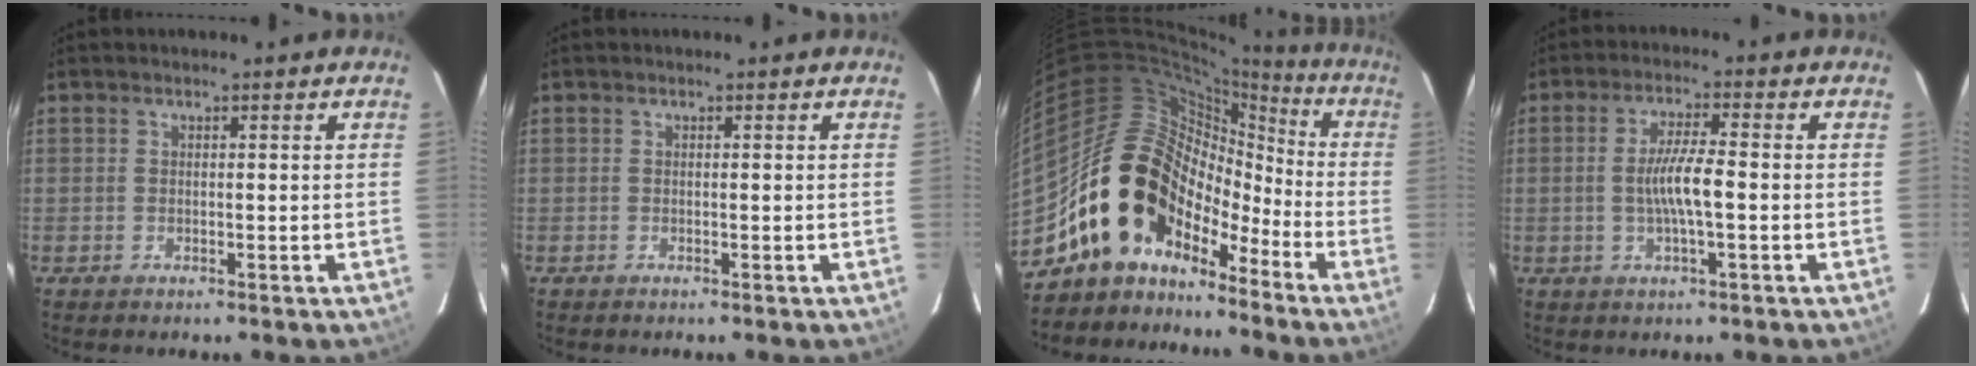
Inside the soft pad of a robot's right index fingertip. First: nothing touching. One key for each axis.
{"total": 0.0}
{"total": 17.9, "fx": -10.4, "fy": 12.8, "fz": 7.1, "tx": -0.131, "ty": 0.045, "tz": -0.179}
{"total": 6.1, "fx": -1.0, "fy": 0.5, "fz": 6.0, "tx": -0.111, "ty": -0.001, "tz": -0.017}